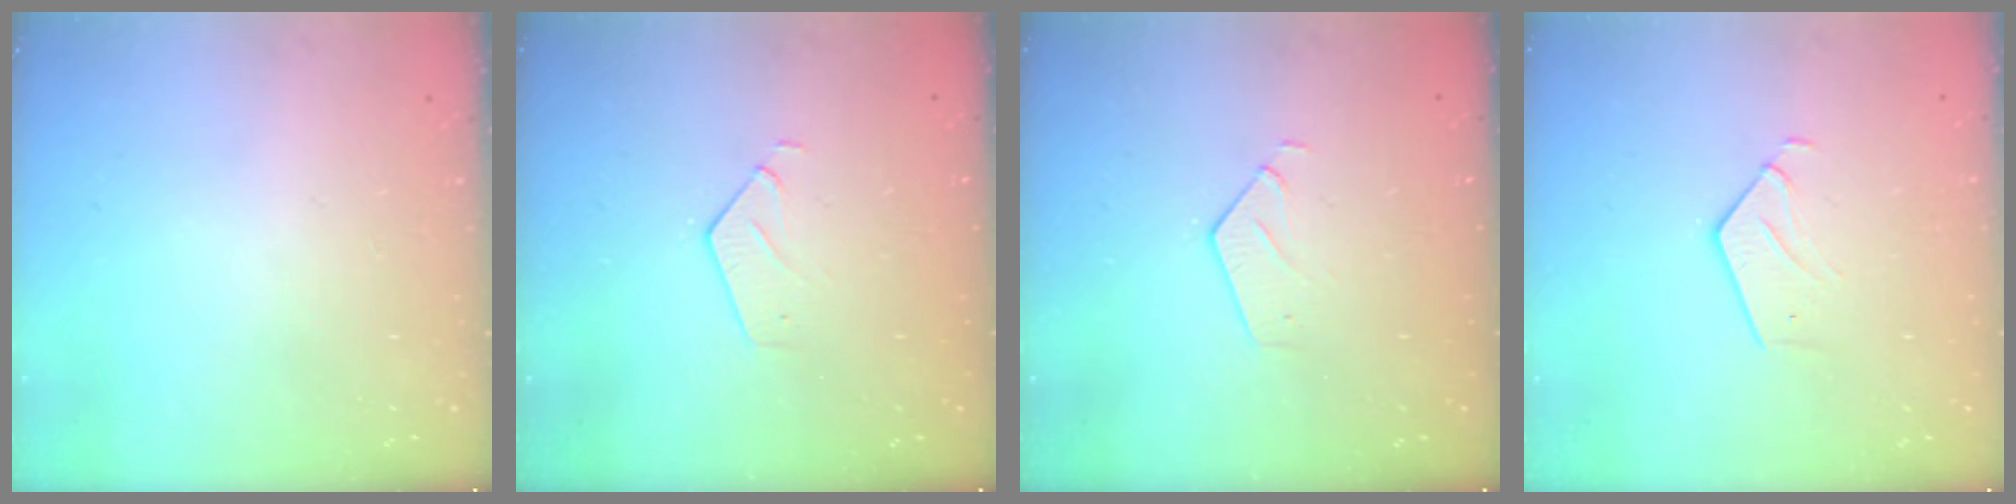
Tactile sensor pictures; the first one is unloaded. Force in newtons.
{"total": 2.6, "press": 2.6, "slide": 0.2}
{"total": 2.6, "press": 2.6, "slide": 0.2}
{"total": 3.3, "press": 3.3, "slide": 0.2}